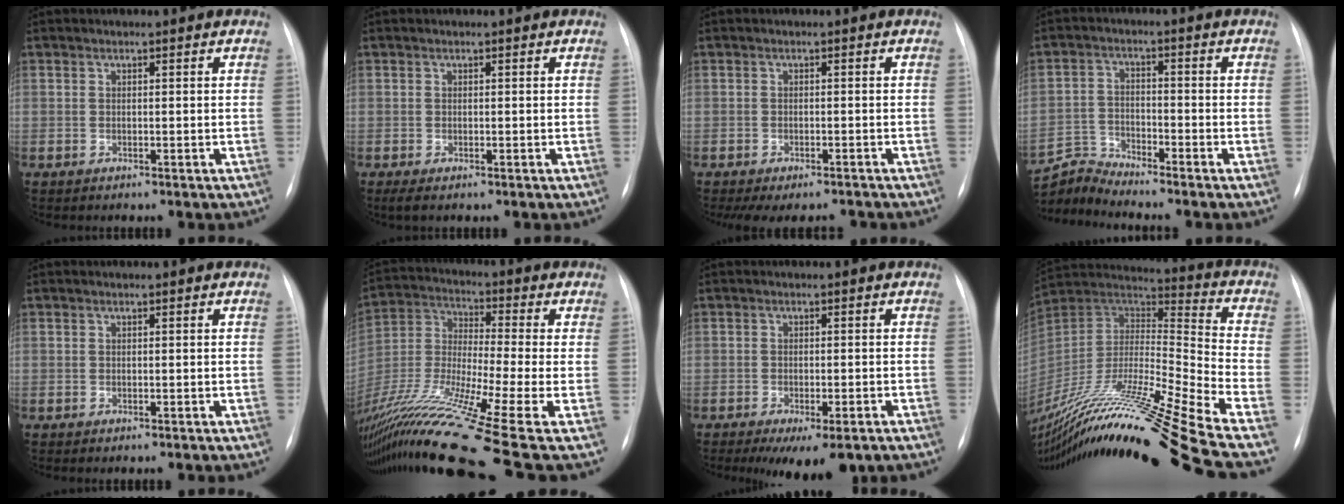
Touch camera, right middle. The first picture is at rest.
{"total": 1.4, "force": [-0.8, 0.4, 1.1], "torque": [-0.018, -0.004, -0.010]}
{"total": 7.3, "force": [-6.7, 1.8, 2.4], "torque": [-0.029, -0.001, -0.085]}
{"total": 5.5, "force": [-5.2, -1.6, -1.2], "torque": [0.007, -0.010, -0.102]}
{"total": 0.0}
{"total": 20.8, "force": [-12.7, -1.1, 16.4], "torque": [-0.330, -0.038, -0.236]}
{"total": 7.7, "force": [-5.1, 2.4, 5.3], "torque": [-0.064, -0.012, -0.072]}
{"total": 30.0, "force": [-23.2, -2.2, 18.8], "torque": [-0.324, -0.040, -0.410]}